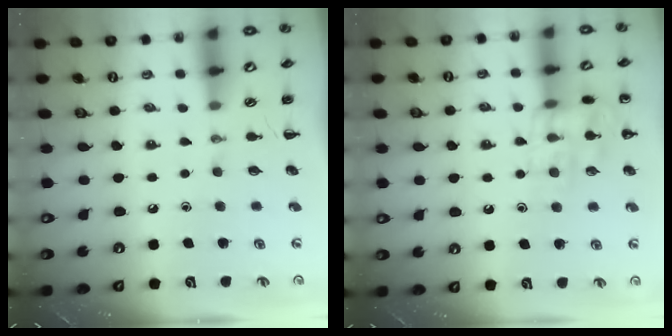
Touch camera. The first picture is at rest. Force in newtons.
{"total": 13.0, "press": 13.0, "slide": 0.9}